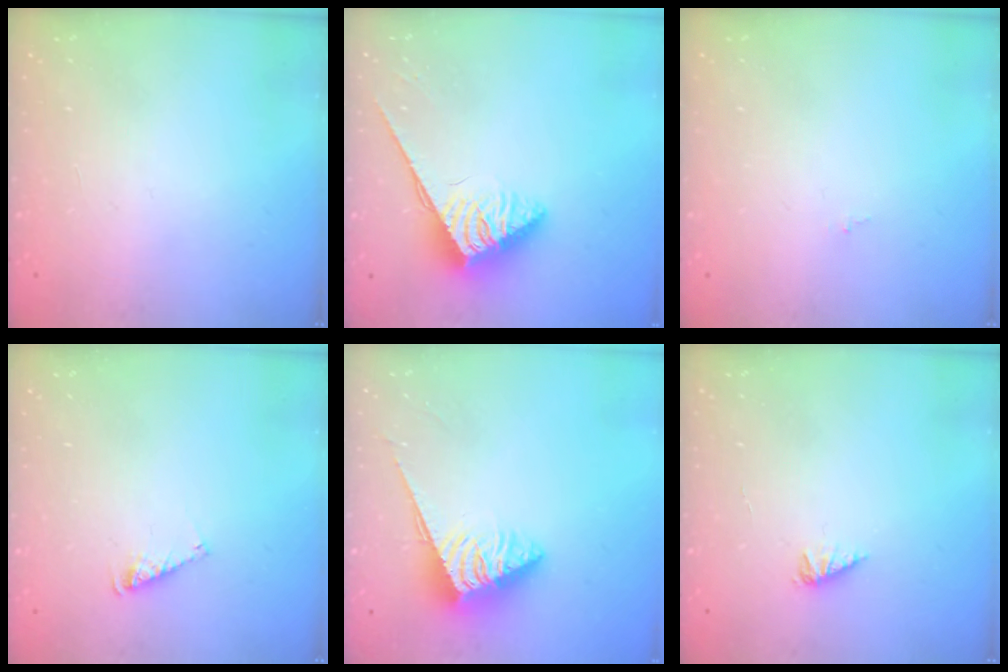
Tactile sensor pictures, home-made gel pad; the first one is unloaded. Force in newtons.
{"total": 3.9, "press": 3.9, "slide": 0.5}
{"total": 0.0}
{"total": 4.6, "press": 4.5, "slide": 0.3}
{"total": 3.5, "press": 3.5, "slide": 0.3}
{"total": 2.1, "press": 2.1, "slide": 0.3}